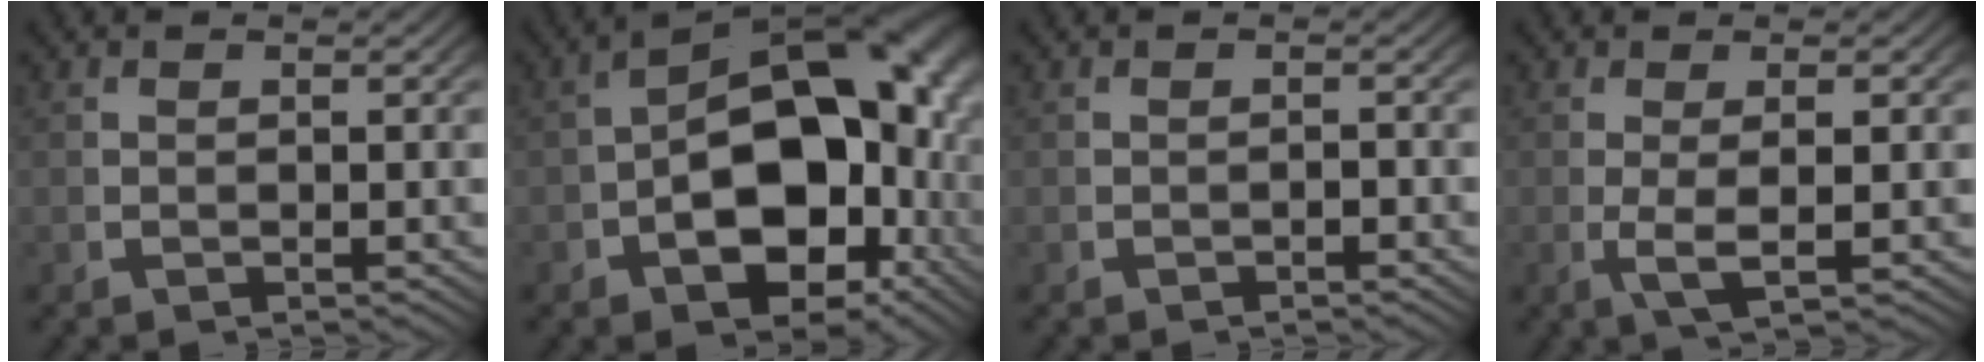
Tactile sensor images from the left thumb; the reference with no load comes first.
{"total": 14.9, "force": [-0.9, 9.2, 11.7], "torque": [-0.174, -0.041, 0.005]}
{"total": 0.7, "force": [-0.7, 0.1, 0.1], "torque": [-0.004, -0.001, -0.012]}
{"total": 3.2, "force": [-0.2, 0.9, 3.1], "torque": [-0.072, -0.012, 0.004]}